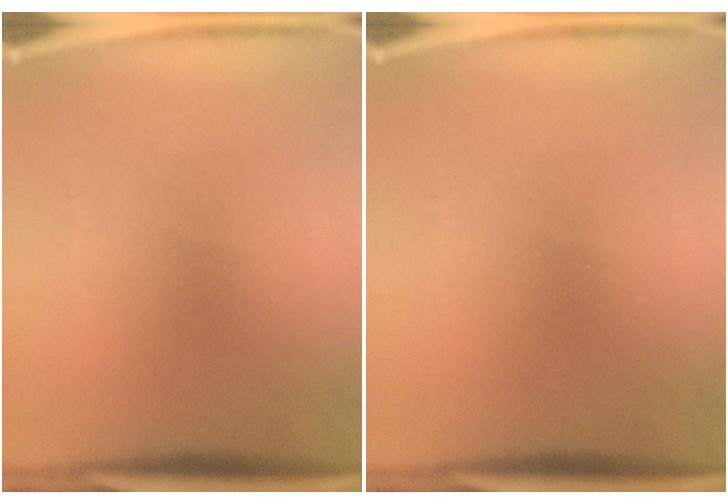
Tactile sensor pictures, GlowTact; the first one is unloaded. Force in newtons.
{"total": 0.0}